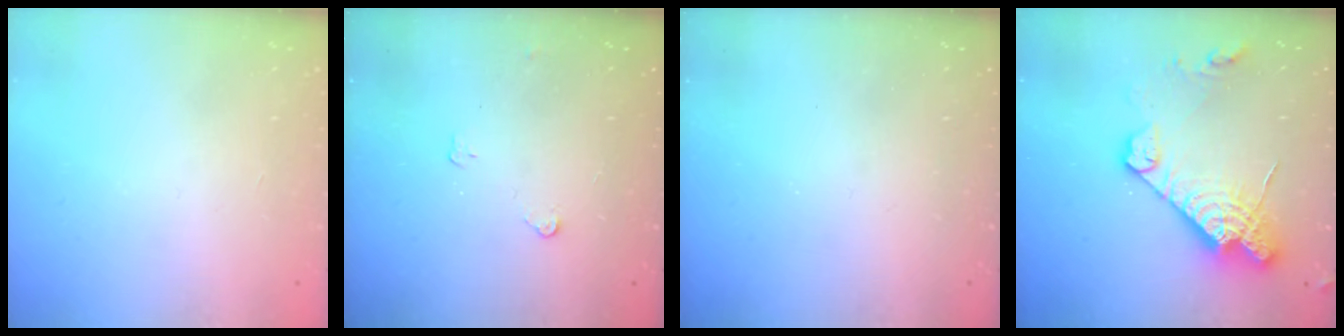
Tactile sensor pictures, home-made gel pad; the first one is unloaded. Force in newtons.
{"total": 3.3, "press": 3.3, "slide": 0.4}
{"total": 0.0}
{"total": 17.7, "press": 17.6, "slide": 1.7}